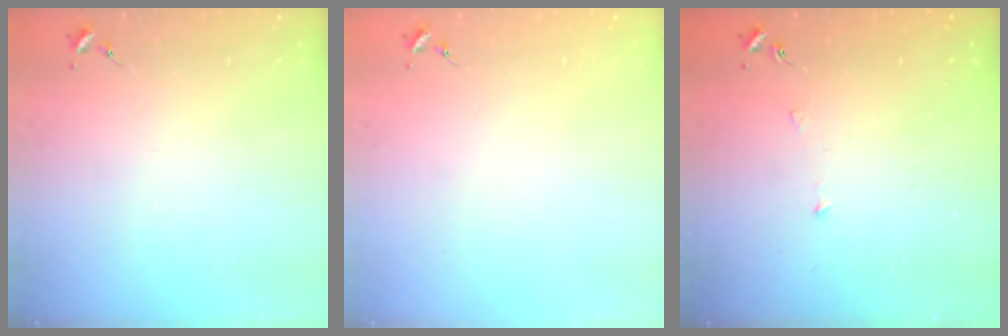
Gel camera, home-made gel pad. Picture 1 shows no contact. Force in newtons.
{"total": 0.0}
{"total": 3.4, "press": 3.4, "slide": 0.2}